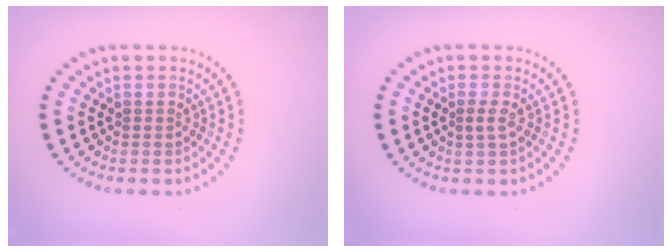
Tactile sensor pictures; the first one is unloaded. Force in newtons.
{"total": 1.1, "press": 1.0, "slide": 0.5}